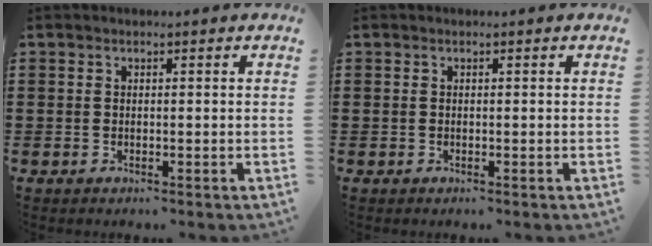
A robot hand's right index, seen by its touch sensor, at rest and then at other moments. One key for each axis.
{"total": 0.0}